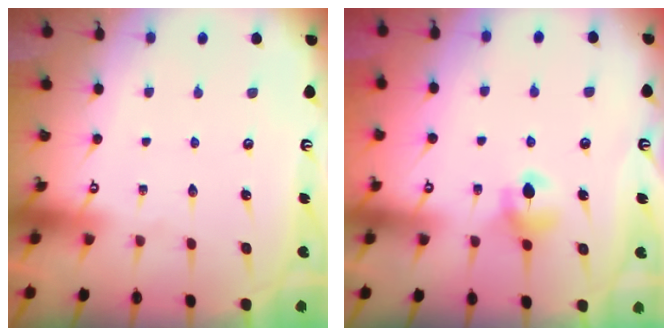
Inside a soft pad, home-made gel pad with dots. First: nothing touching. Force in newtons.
{"total": 6.2, "press": 6.1, "slide": 1.0}